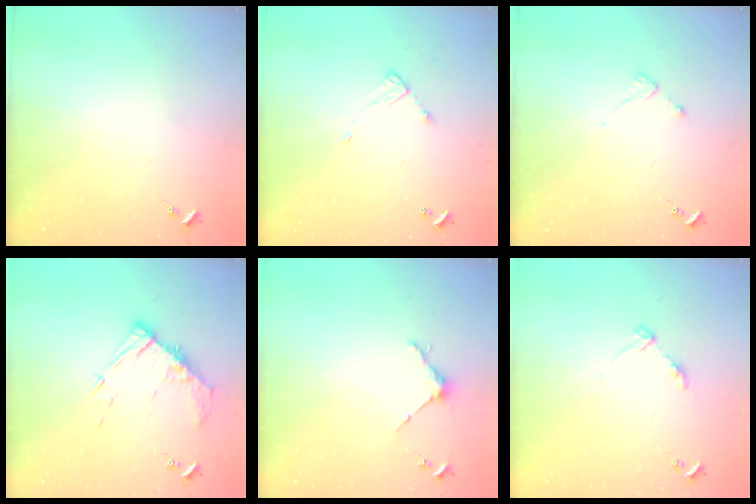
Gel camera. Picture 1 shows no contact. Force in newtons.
{"total": 4.3, "press": 4.3, "slide": 0.2}
{"total": 2.2, "press": 2.1, "slide": 0.4}
{"total": 11.1, "press": 11.0, "slide": 1.1}
{"total": 4.0, "press": 4.0, "slide": 0.4}
{"total": 5.6, "press": 5.5, "slide": 0.7}